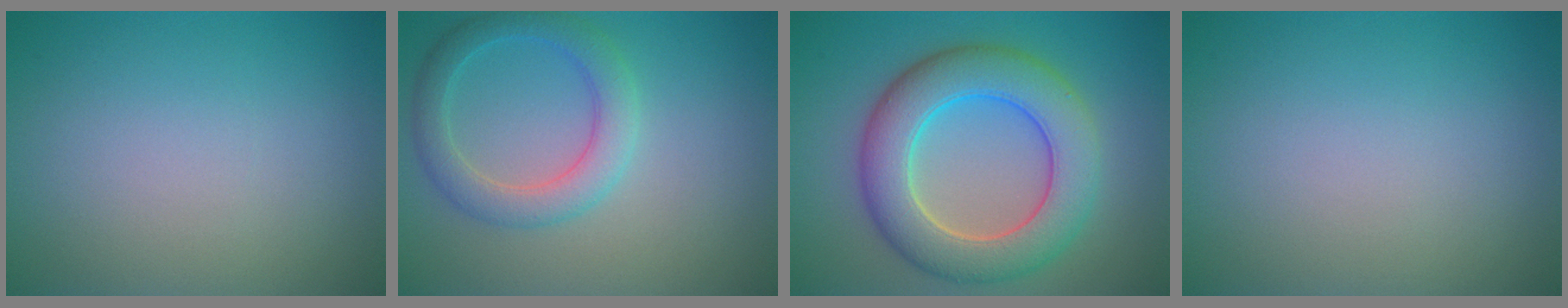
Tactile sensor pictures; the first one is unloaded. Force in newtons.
{"total": 3.7, "press": 3.6, "slide": 0.3}
{"total": 8.4, "press": 8.3, "slide": 0.6}
{"total": 0.0}